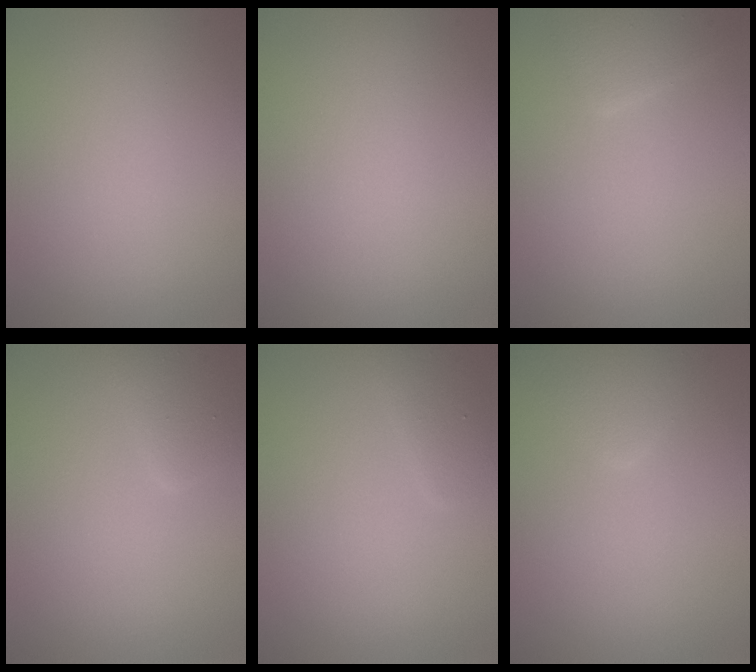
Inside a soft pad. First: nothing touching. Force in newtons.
{"total": 0.0}
{"total": 2.4, "press": 2.4, "slide": 0.1}
{"total": 2.3, "press": 2.3, "slide": 0.1}
{"total": 1.8, "press": 1.8, "slide": 0.1}
{"total": 2.7, "press": 2.7, "slide": 0.2}